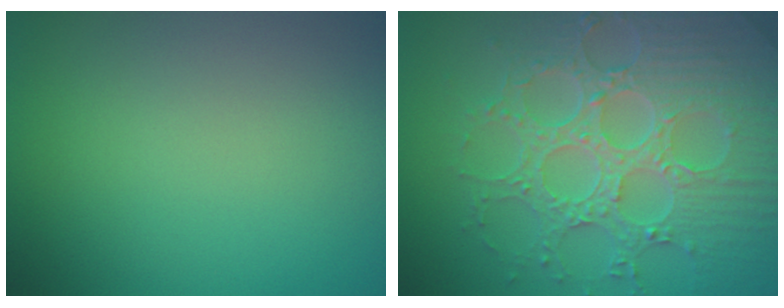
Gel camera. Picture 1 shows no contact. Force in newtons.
{"total": 8.2, "press": 6.0, "slide": 5.5}